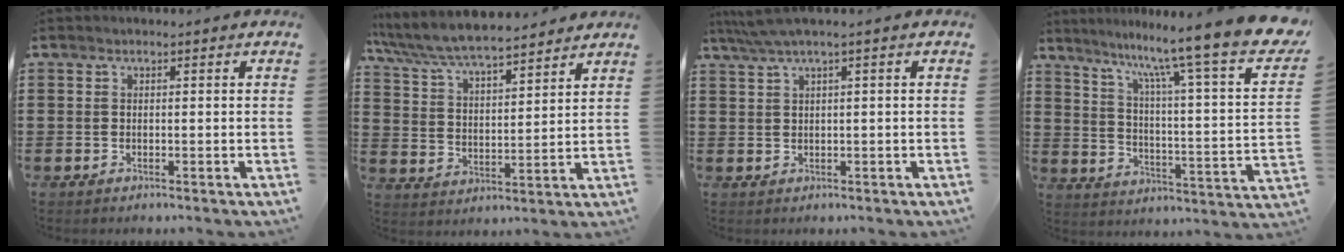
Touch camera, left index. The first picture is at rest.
{"total": 7.0, "force": [6.5, 0.7, 2.3], "torque": [-0.074, -0.037, 0.113]}
{"total": 2.3, "force": [0.8, -0.1, 2.2], "torque": [-0.048, -0.004, 0.011]}
{"total": 11.5, "force": [9.5, -1.1, 6.3], "torque": [-0.133, -0.085, 0.144]}